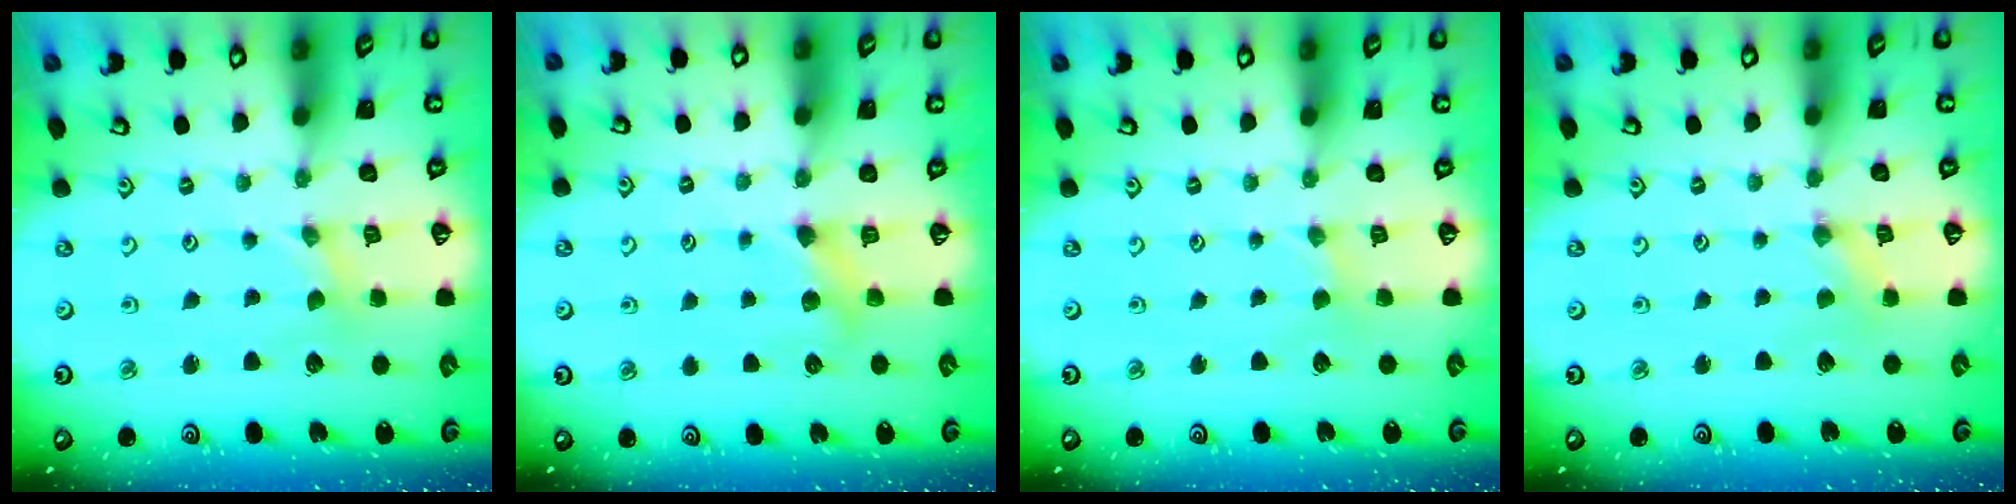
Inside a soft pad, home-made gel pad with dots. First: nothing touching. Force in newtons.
{"total": 4.9, "press": 4.8, "slide": 0.5}
{"total": 0.6, "press": 0.6, "slide": 0.2}
{"total": 0.8, "press": 0.7, "slide": 0.1}